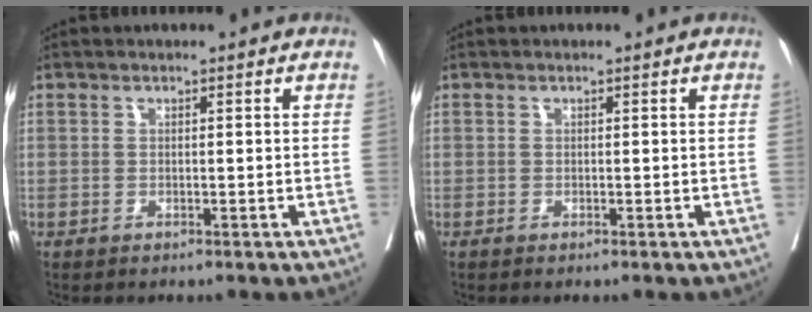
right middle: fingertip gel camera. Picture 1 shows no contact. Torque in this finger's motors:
{"motor_torque": [0.06, -0.12, 0.02, 0.00]}